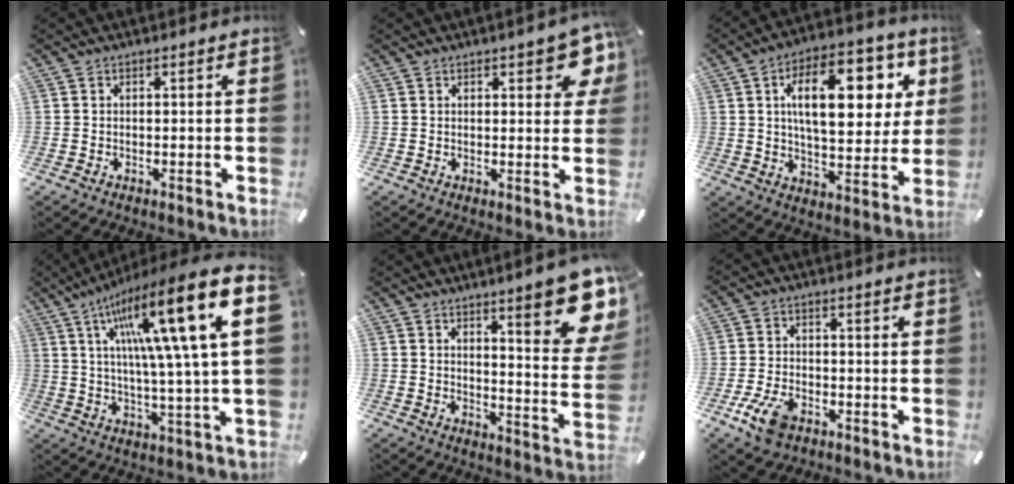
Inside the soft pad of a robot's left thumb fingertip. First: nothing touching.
{"total": 7.5, "force": [3.8, 3.2, 5.7], "torque": [-0.067, -0.016, 0.060]}
{"total": 21.1, "force": [6.8, 10.6, 16.9], "torque": [-0.245, -0.008, 0.104]}
{"total": 24.2, "force": [8.9, 2.8, 22.3], "torque": [-0.383, -0.058, 0.127]}
{"total": 16.4, "force": [9.8, 3.9, 12.5], "torque": [-0.165, -0.072, 0.153]}
{"total": 8.0, "force": [-4.2, 4.5, 5.1], "torque": [-0.121, 0.010, -0.080]}